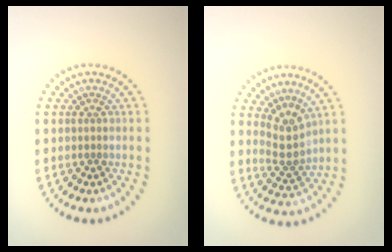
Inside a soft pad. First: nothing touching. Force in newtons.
{"total": 2.8, "press": 2.1, "slide": 1.8}